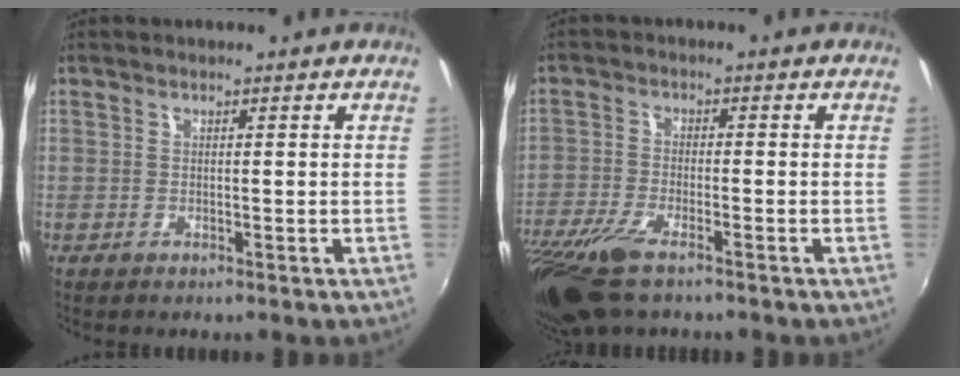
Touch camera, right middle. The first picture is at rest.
{"total": 11.6, "force": [-8.2, 3.6, 7.4], "torque": [-0.177, -0.043, -0.160]}